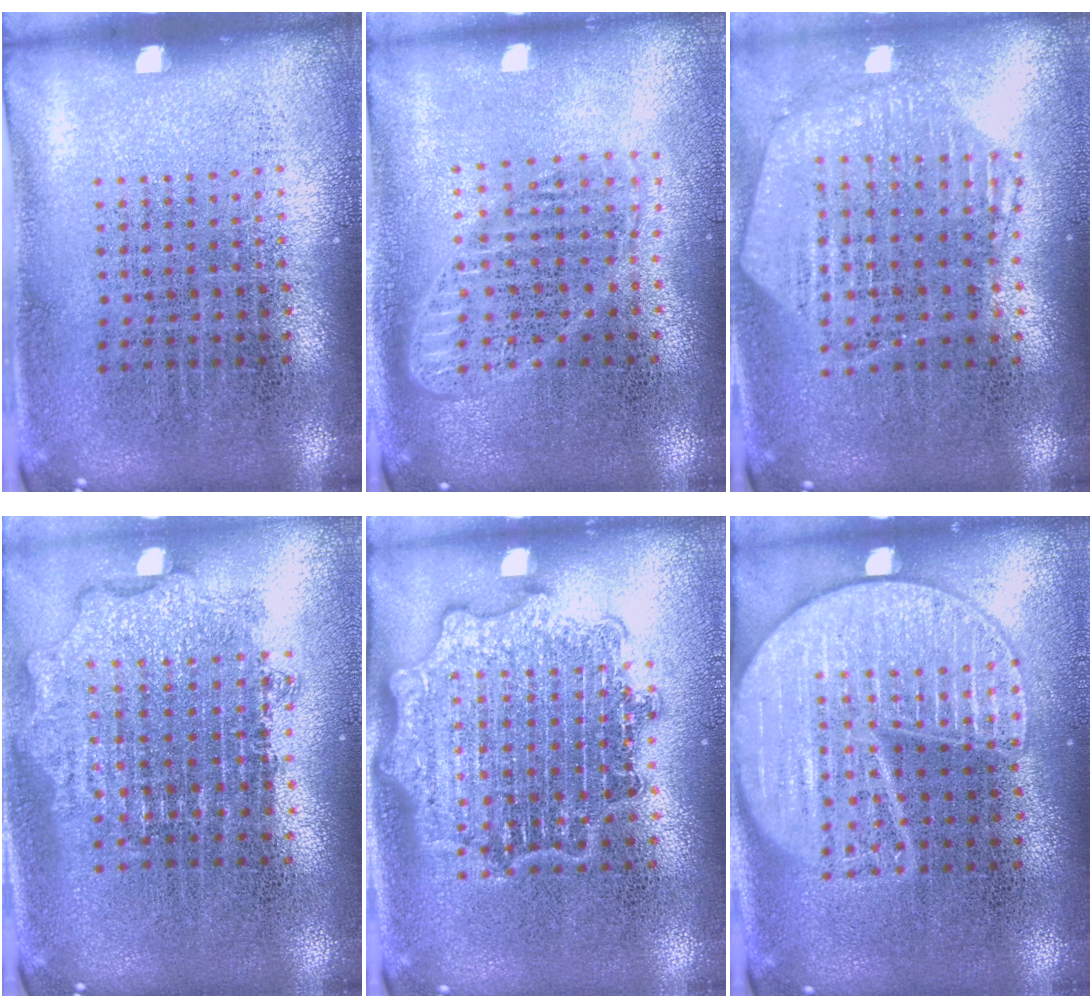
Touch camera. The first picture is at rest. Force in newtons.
{"total": 1.8, "press": 1.5, "slide": 0.9}
{"total": 1.1, "press": 1.1, "slide": 0.2}
{"total": 1.9, "press": 1.5, "slide": 1.2}
{"total": 2.8, "press": 2.8, "slide": 0.4}
{"total": 3.2, "press": 3.1, "slide": 0.5}